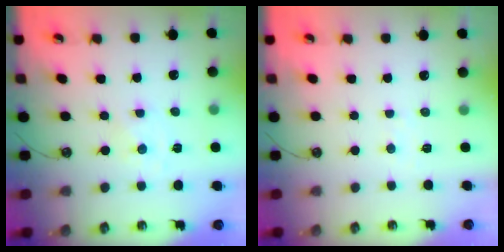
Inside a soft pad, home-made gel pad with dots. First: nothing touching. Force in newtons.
{"total": 3.6, "press": 3.6, "slide": 0.5}